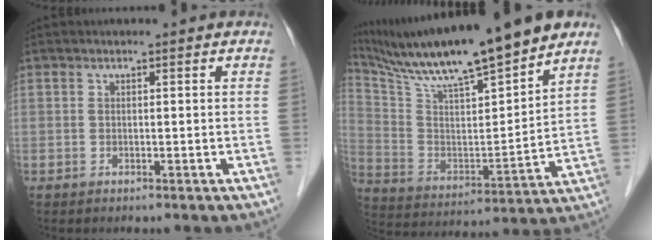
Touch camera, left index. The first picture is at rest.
{"total": 20.3, "force": [17.0, 0.8, 11.0], "torque": [-0.196, 0.003, 0.292]}